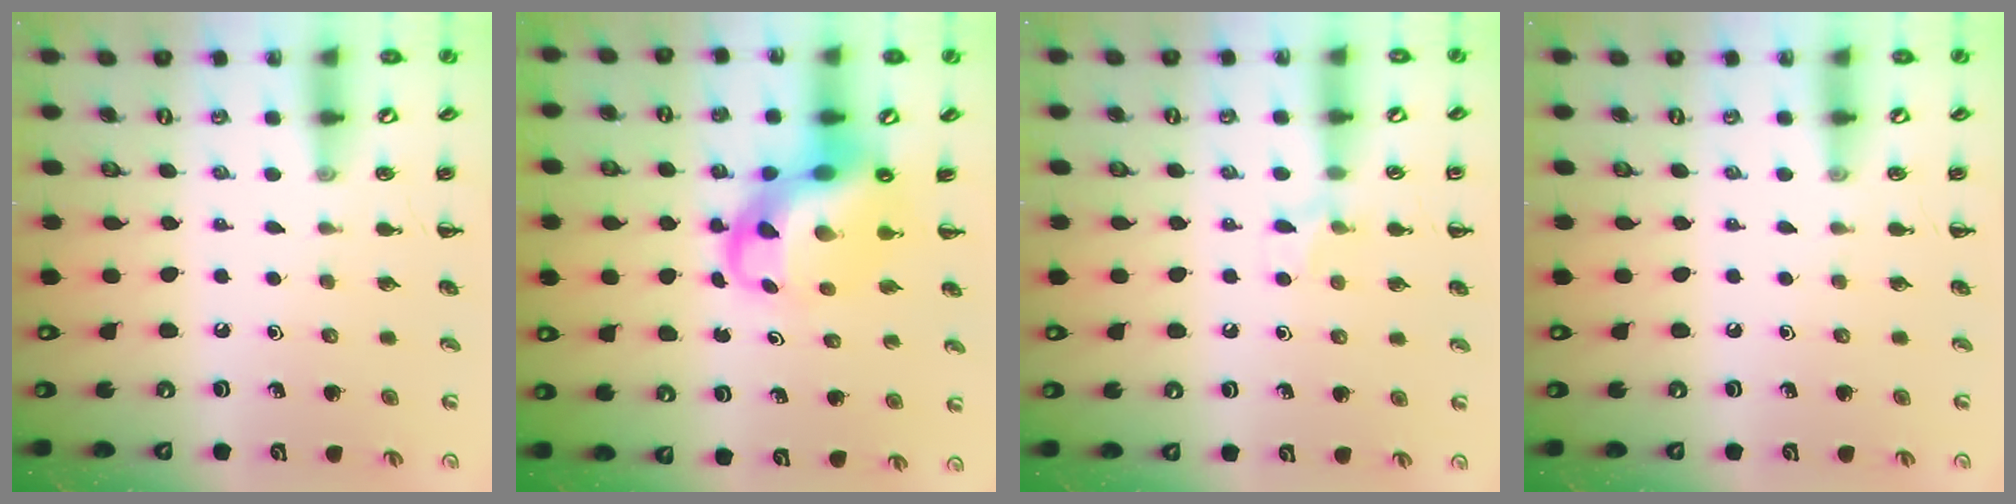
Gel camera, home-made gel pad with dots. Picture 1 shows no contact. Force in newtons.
{"total": 7.6, "press": 7.3, "slide": 2.1}
{"total": 5.5, "press": 5.2, "slide": 2.0}
{"total": 0.0}